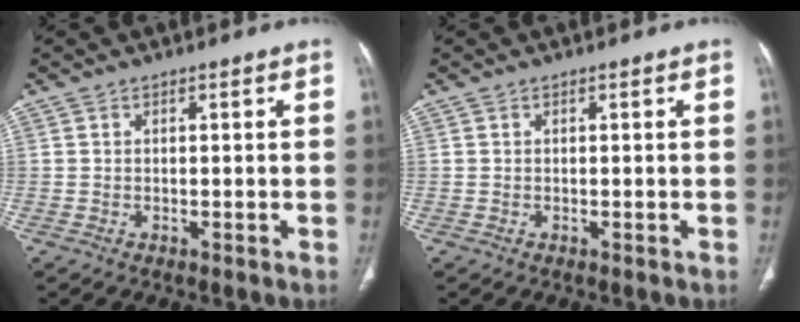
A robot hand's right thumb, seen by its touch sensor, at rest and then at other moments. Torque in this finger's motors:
{"motor_torque": [0.02, 0.02, -0.04, 0.04, 0.00]}